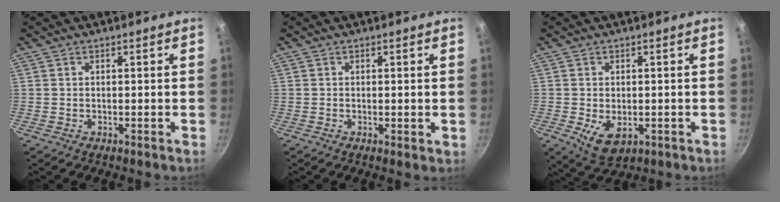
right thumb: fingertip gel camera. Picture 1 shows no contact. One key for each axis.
{"total": 1.4, "fx": -0.1, "fy": 0.5, "fz": 1.3, "tx": -0.018, "ty": -0.003, "tz": -0.002}
{"total": 6.5, "fx": -1.3, "fy": 4.1, "fz": 4.8, "tx": -0.072, "ty": -0.014, "tz": -0.009}